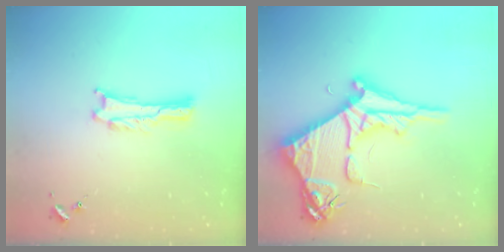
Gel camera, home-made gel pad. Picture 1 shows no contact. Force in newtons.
{"total": 10.4, "press": 10.4, "slide": 0.9}